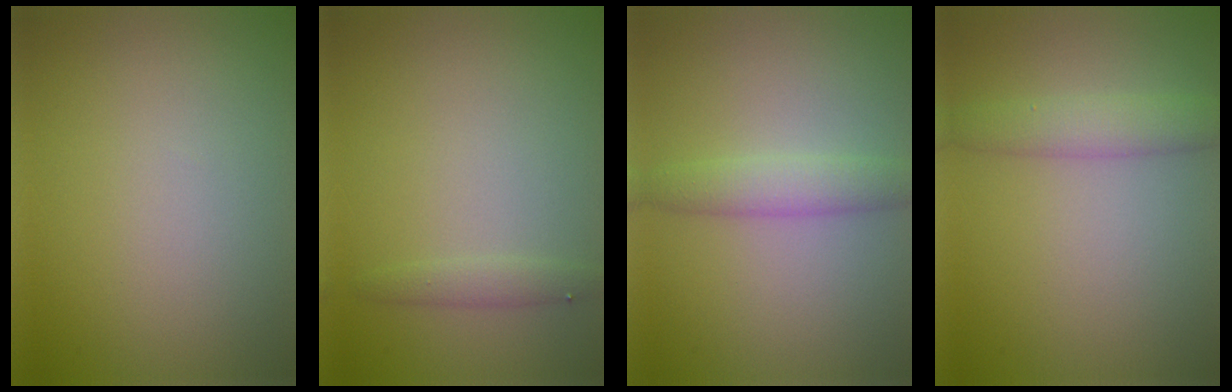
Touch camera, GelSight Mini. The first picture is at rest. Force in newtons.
{"total": 0.7, "press": 0.7, "slide": 0.1}
{"total": 2.6, "press": 2.6, "slide": 0.1}
{"total": 2.9, "press": 2.9, "slide": 0.1}